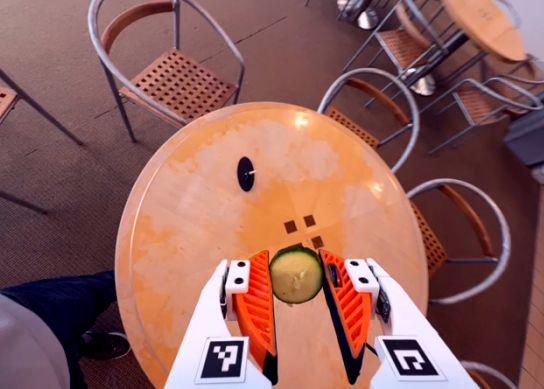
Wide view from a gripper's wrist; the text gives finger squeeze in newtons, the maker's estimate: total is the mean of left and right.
{"total": 8.2, "left": 8.3, "right": 8.1}